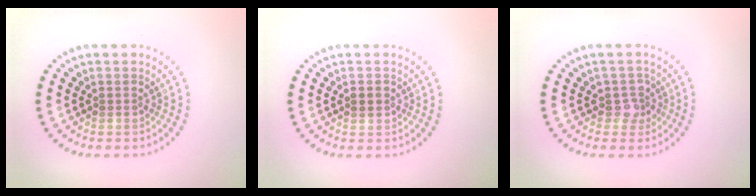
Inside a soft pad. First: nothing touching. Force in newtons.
{"total": 1.3, "press": 1.3, "slide": 0.0}
{"total": 1.7, "press": 1.4, "slide": 1.0}